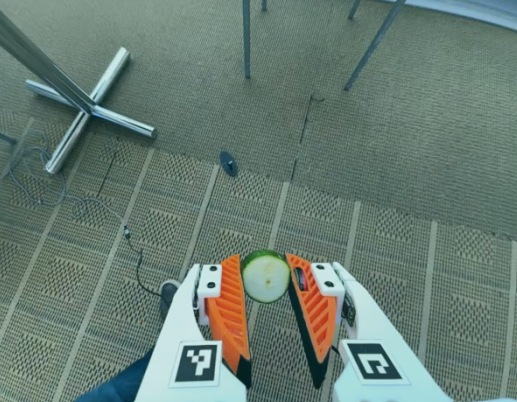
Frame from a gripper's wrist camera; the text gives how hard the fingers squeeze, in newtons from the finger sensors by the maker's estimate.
{"total": 6.4, "left": 5.8, "right": 7.0}